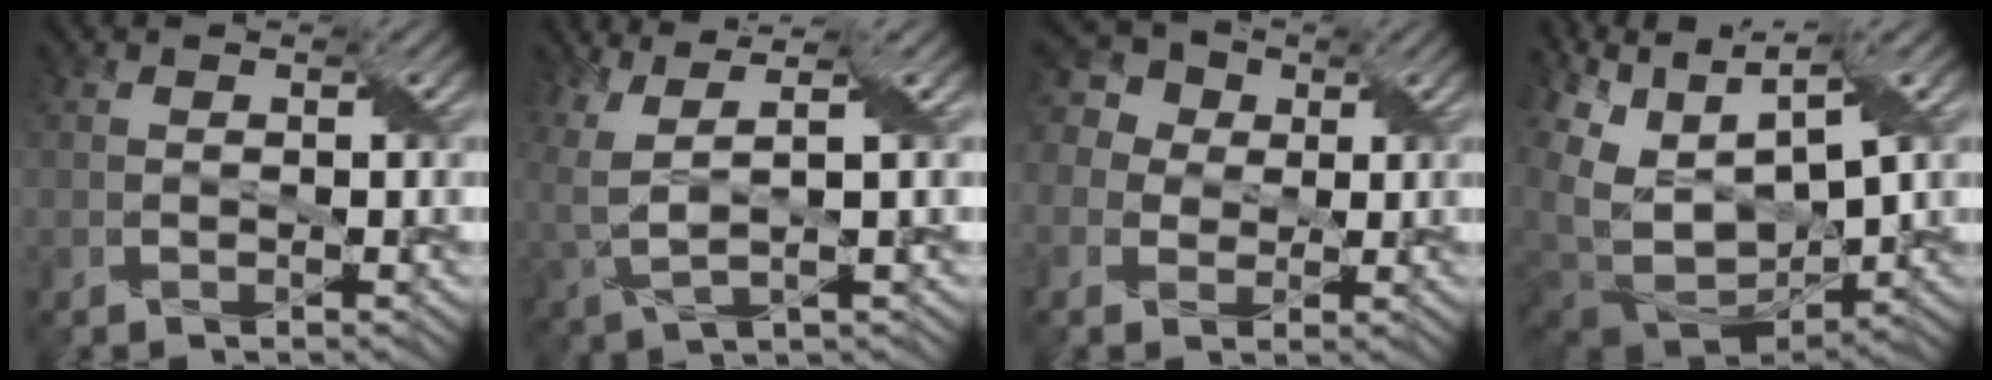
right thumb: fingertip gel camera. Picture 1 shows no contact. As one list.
[{"total": 6.0, "force": [2.3, 2.0, 5.2], "torque": [-0.138, 0.001, 0.050]}, {"total": 7.5, "force": [2.0, 6.4, 3.4], "torque": [-0.116, 0.034, 0.011]}, {"total": 13.0, "force": [2.3, 8.0, 10.0], "torque": [-0.231, -0.001, 0.087]}]